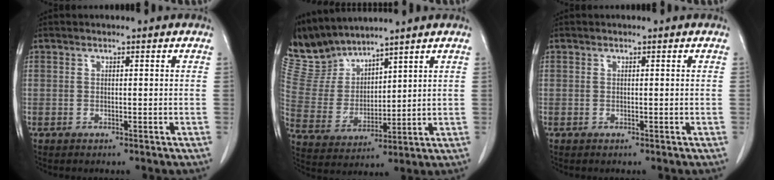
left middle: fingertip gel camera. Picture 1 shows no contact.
{"total": 8.7, "force": [8.6, 1.4, 0.4], "torque": [-0.033, 0.008, 0.200]}
{"total": 0.0}